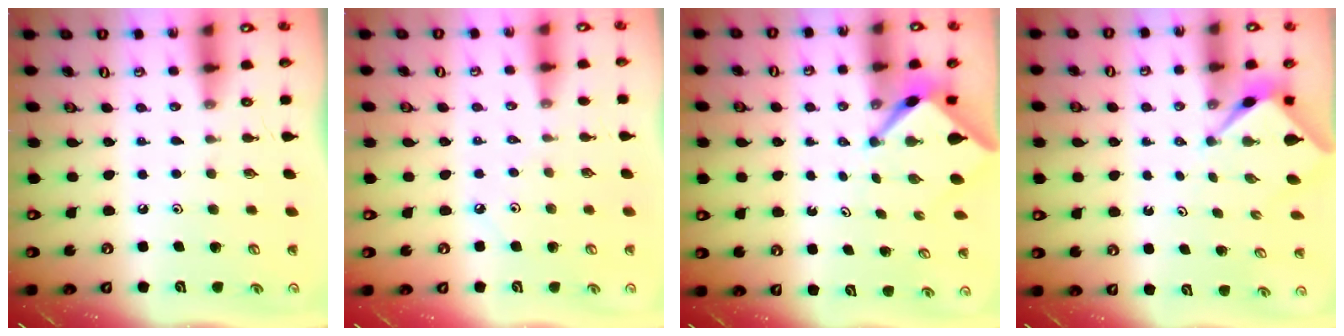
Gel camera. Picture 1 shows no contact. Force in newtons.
{"total": 2.2, "press": 2.1, "slide": 0.4}
{"total": 3.5, "press": 3.5, "slide": 0.2}
{"total": 2.4, "press": 2.4, "slide": 0.3}